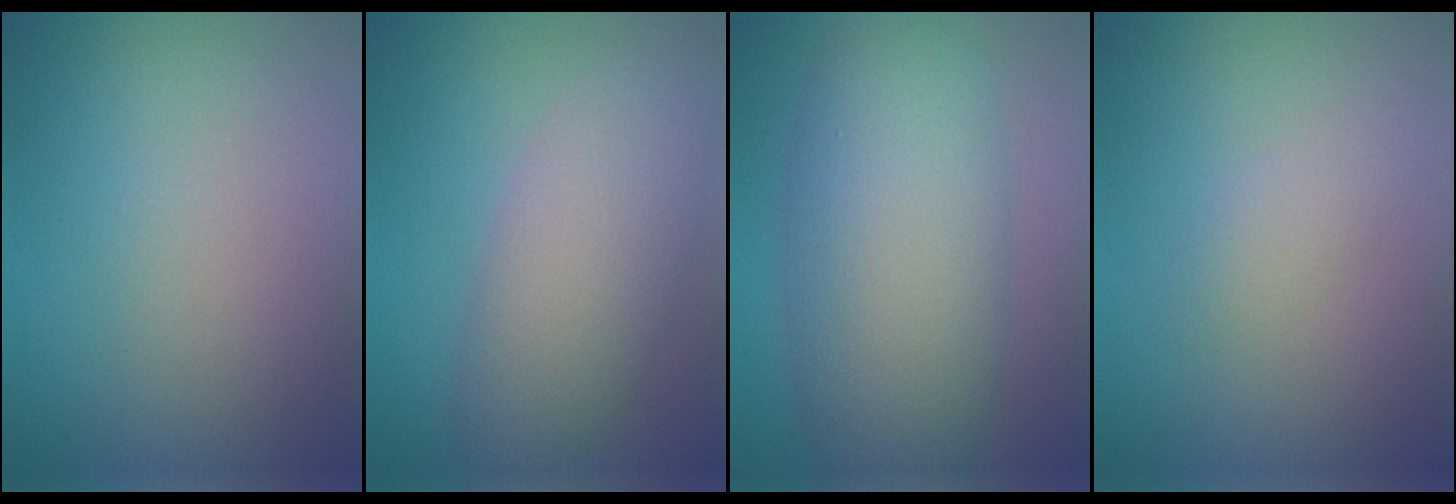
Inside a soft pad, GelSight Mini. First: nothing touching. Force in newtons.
{"total": 6.0, "press": 6.0, "slide": 0.2}
{"total": 9.3, "press": 9.3, "slide": 0.1}
{"total": 1.4, "press": 1.4, "slide": 0.1}